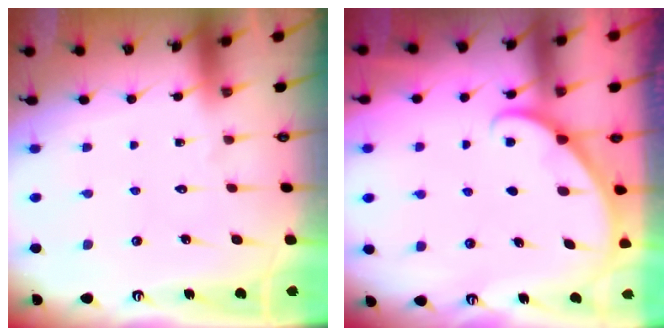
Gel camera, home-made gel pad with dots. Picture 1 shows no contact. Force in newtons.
{"total": 2.8, "press": 2.8, "slide": 0.2}